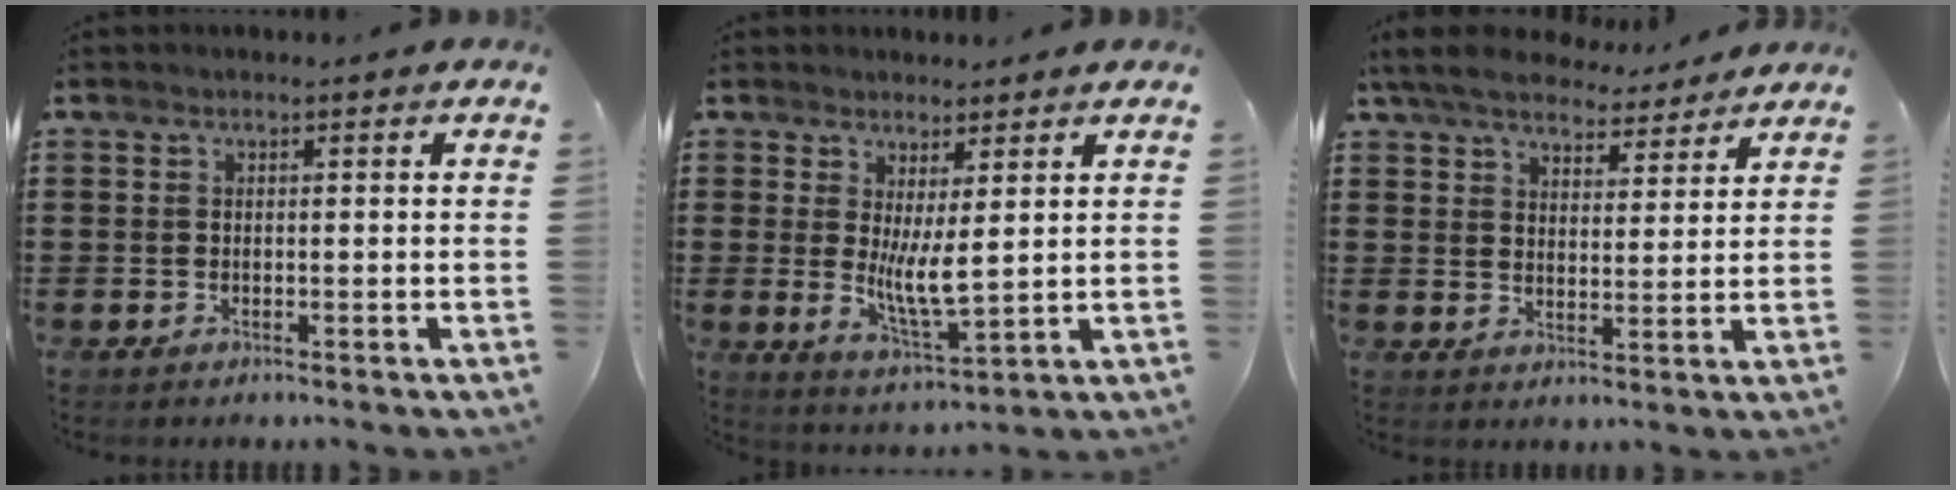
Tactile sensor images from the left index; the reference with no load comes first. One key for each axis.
{"total": 6.3, "fx": 1.7, "fy": 1.6, "fz": 5.8, "tx": -0.110, "ty": -0.018, "tz": 0.030}
{"total": 6.3, "fx": 5.9, "fy": 1.2, "fz": 2.0, "tx": -0.064, "ty": -0.023, "tz": 0.105}